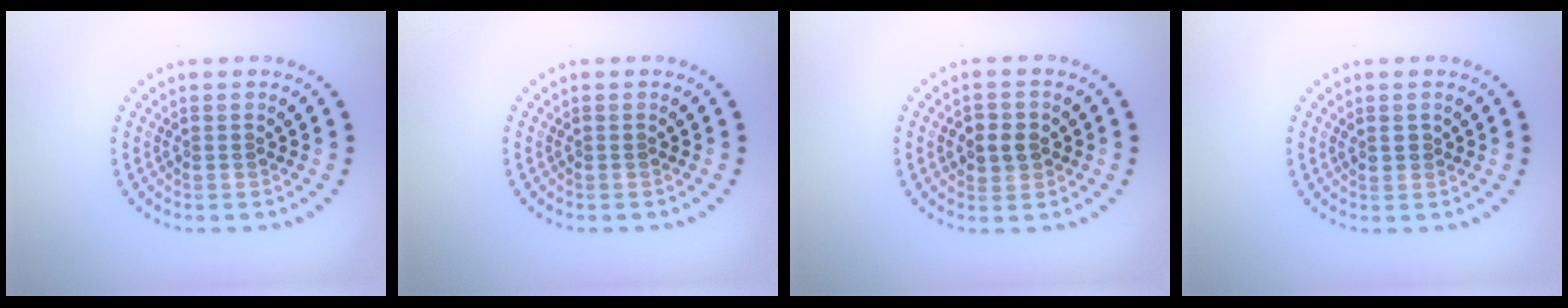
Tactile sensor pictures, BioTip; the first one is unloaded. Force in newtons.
{"total": 0.0}
{"total": 2.4, "press": 2.4, "slide": 0.5}
{"total": 0.5, "press": 0.4, "slide": 0.3}